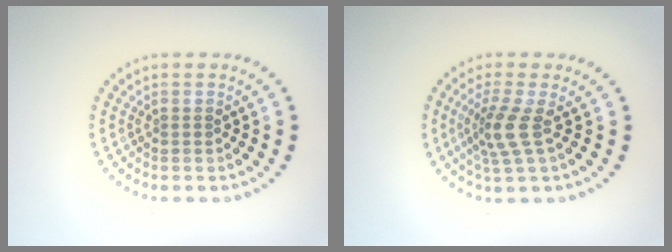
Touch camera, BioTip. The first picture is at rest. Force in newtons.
{"total": 2.9, "press": 2.1, "slide": 2.1}